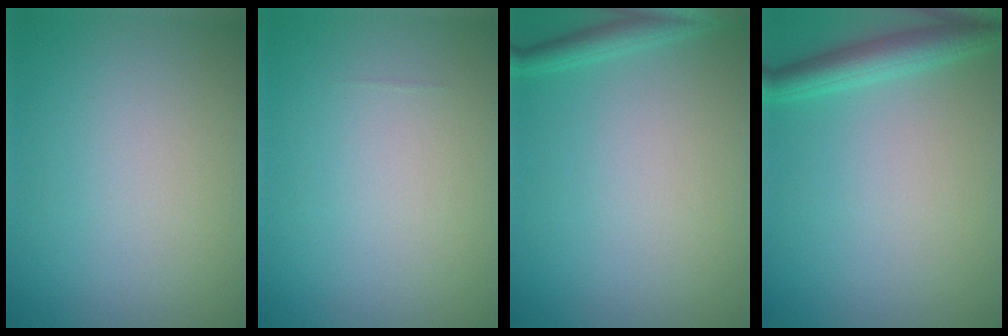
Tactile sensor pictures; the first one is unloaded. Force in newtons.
{"total": 0.0}
{"total": 1.9, "press": 1.9, "slide": 0.1}
{"total": 3.4, "press": 3.4, "slide": 0.1}